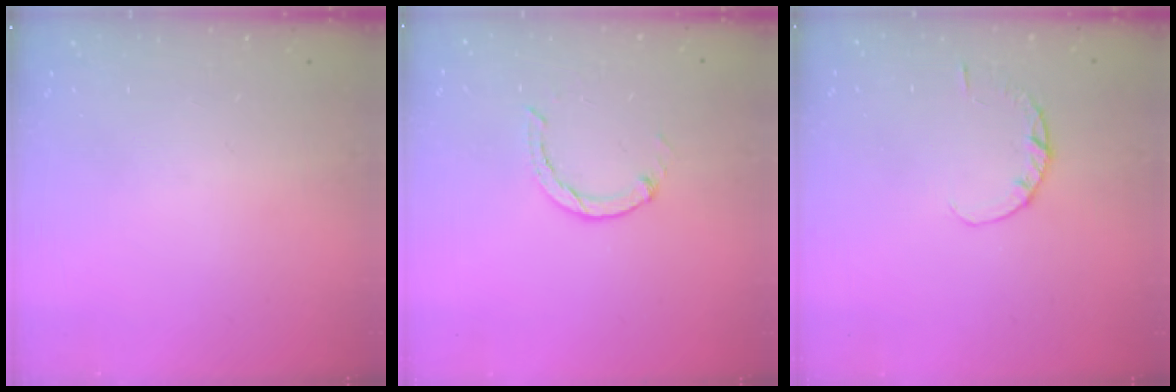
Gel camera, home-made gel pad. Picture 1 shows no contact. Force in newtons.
{"total": 0.0}
{"total": 2.9, "press": 2.8, "slide": 0.4}